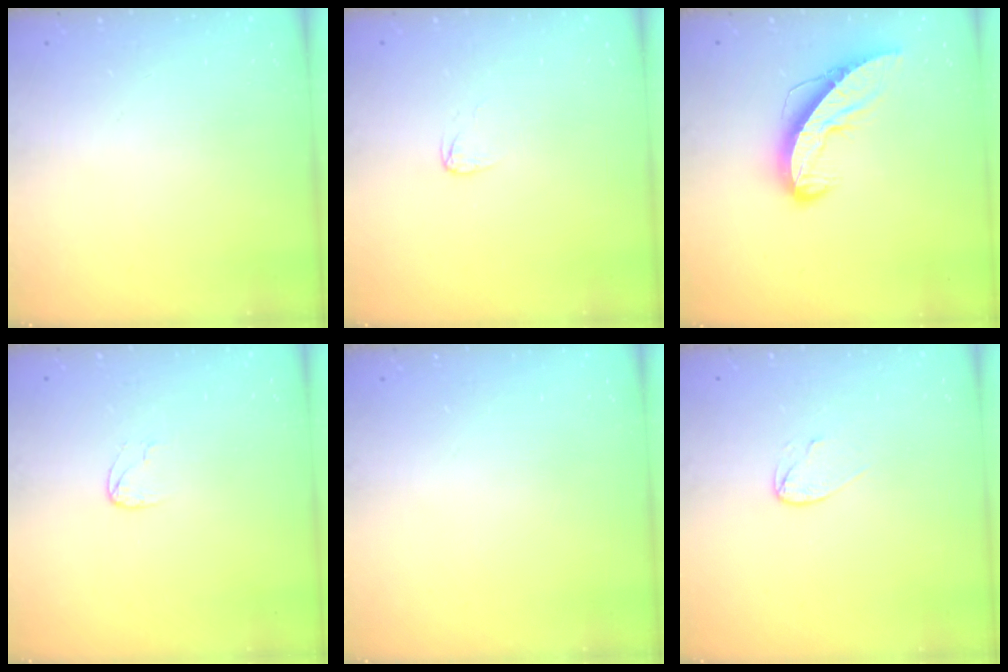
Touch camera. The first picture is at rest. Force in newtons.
{"total": 3.3, "press": 3.3, "slide": 0.2}
{"total": 9.7, "press": 9.7, "slide": 1.0}
{"total": 3.8, "press": 3.8, "slide": 0.3}
{"total": 0.0}
{"total": 3.9, "press": 3.9, "slide": 0.3}